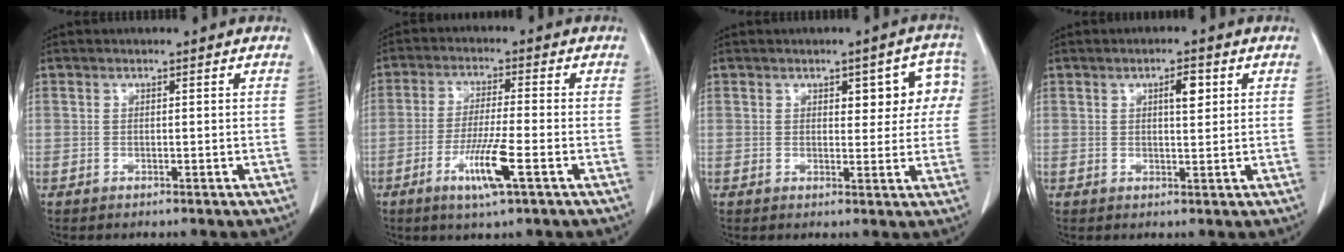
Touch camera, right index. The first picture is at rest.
{"total": 7.9, "force": [-3.3, 0.0, 7.1], "torque": [-0.137, -0.018, -0.062]}
{"total": 6.2, "force": [1.7, 3.0, 5.2], "torque": [-0.044, 0.023, 0.021]}
{"total": 3.1, "force": [1.2, 0.9, 2.8], "torque": [-0.046, 0.000, 0.017]}